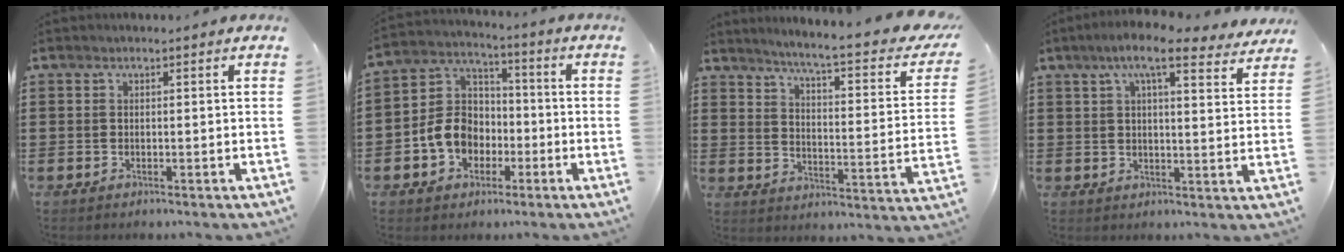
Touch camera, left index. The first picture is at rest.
{"total": 8.5, "force": [-2.8, 7.0, 3.8], "torque": [-0.113, 0.019, -0.060]}
{"total": 5.4, "force": [4.2, -0.7, 3.3], "torque": [-0.075, -0.044, 0.060]}
{"total": 8.4, "force": [6.5, 1.0, 5.2], "torque": [-0.103, -0.016, 0.112]}